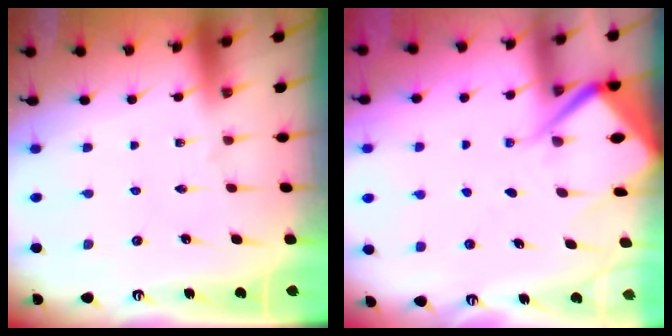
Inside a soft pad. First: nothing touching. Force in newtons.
{"total": 7.5, "press": 7.5, "slide": 0.5}